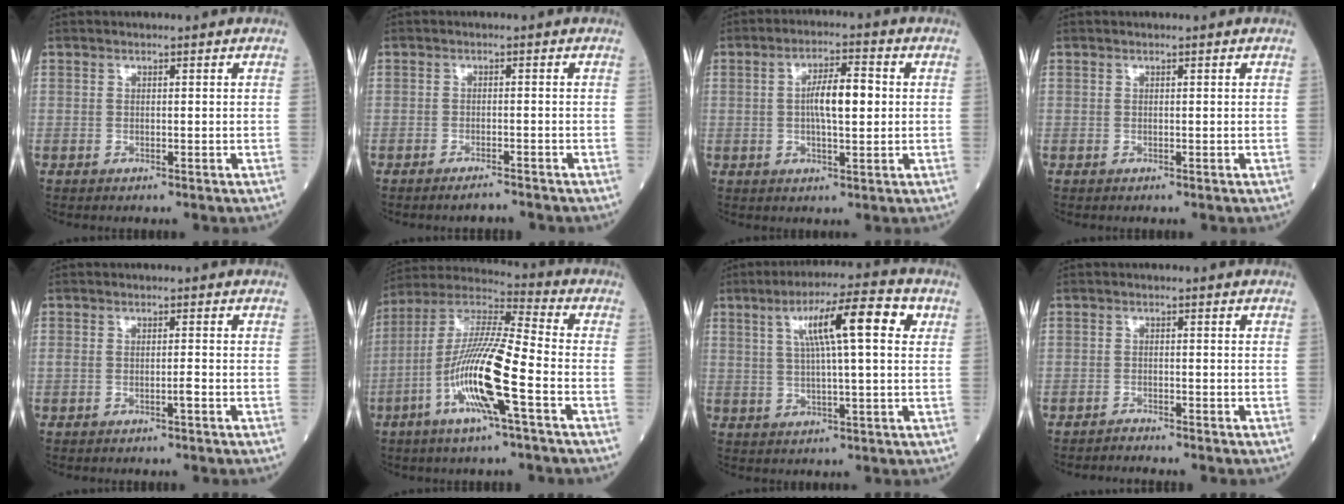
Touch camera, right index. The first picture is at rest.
{"total": 2.3, "force": [-2.2, 0.2, 0.6], "torque": [-0.013, -0.004, -0.032]}
{"total": 6.7, "force": [0.5, 1.6, 6.5], "torque": [-0.117, 0.012, 0.006]}
{"total": 0.0}
{"total": 1.1, "force": [-0.5, 0.0, 1.0], "torque": [-0.017, 0.007, -0.005]}
{"total": 15.0, "force": [-5.0, 0.6, 14.1], "torque": [-0.286, -0.002, -0.098]}
{"total": 11.1, "force": [3.6, 1.2, 10.4], "torque": [-0.169, 0.024, 0.054]}
{"total": 1.5, "force": [-1.4, -0.4, -0.3], "torque": [0.004, -0.004, -0.025]}